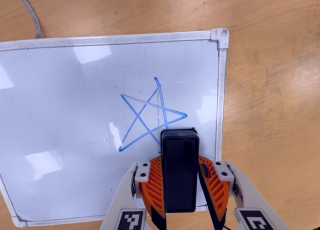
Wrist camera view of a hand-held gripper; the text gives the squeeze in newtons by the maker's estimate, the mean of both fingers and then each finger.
{"total": 4.8, "left": 4.3, "right": 5.3}